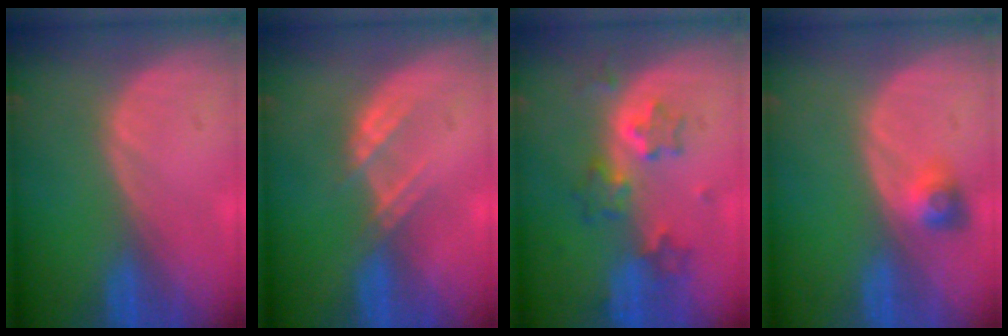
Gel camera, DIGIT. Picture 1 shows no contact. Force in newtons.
{"total": 2.7, "press": 2.7, "slide": 0.3}
{"total": 6.1, "press": 5.8, "slide": 1.9}
{"total": 2.9, "press": 2.7, "slide": 1.2}